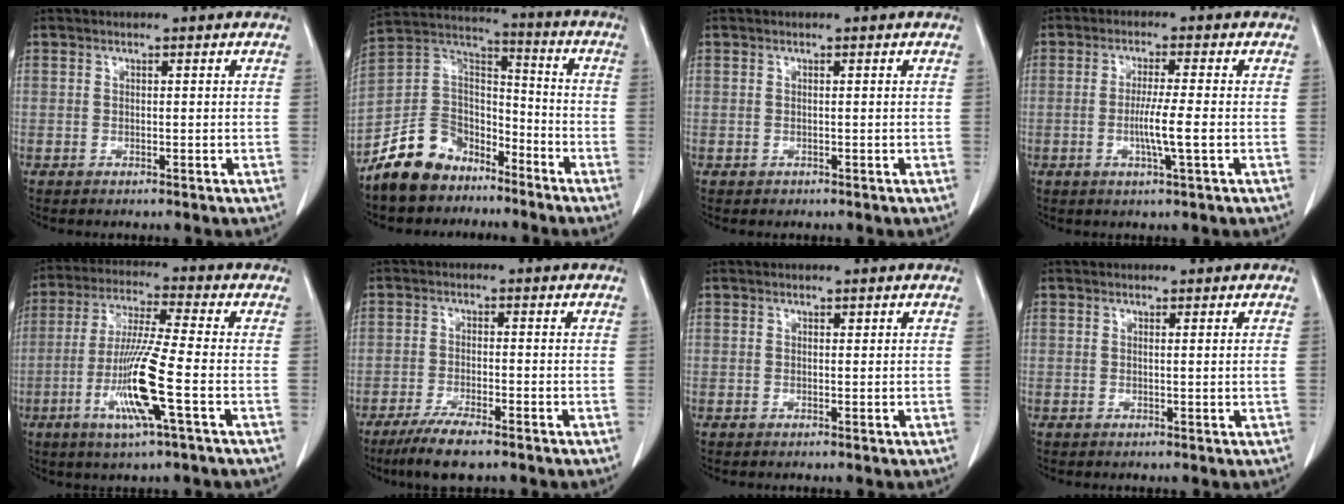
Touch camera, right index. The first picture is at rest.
{"total": 11.7, "force": [-8.5, 7.4, 3.3], "torque": [-0.082, 0.044, -0.159]}
{"total": 0.0}
{"total": 5.0, "force": [-0.9, -0.6, 4.9], "torque": [-0.089, -0.008, -0.017]}
{"total": 11.7, "force": [-3.6, -0.4, 11.1], "torque": [-0.223, -0.015, -0.071]}
{"total": 6.4, "force": [-4.6, 0.9, 4.3], "torque": [-0.079, -0.014, -0.078]}
{"total": 0.0}
{"total": 0.9, "force": [0.4, -0.3, 0.8], "torque": [-0.017, -0.004, 0.005]}